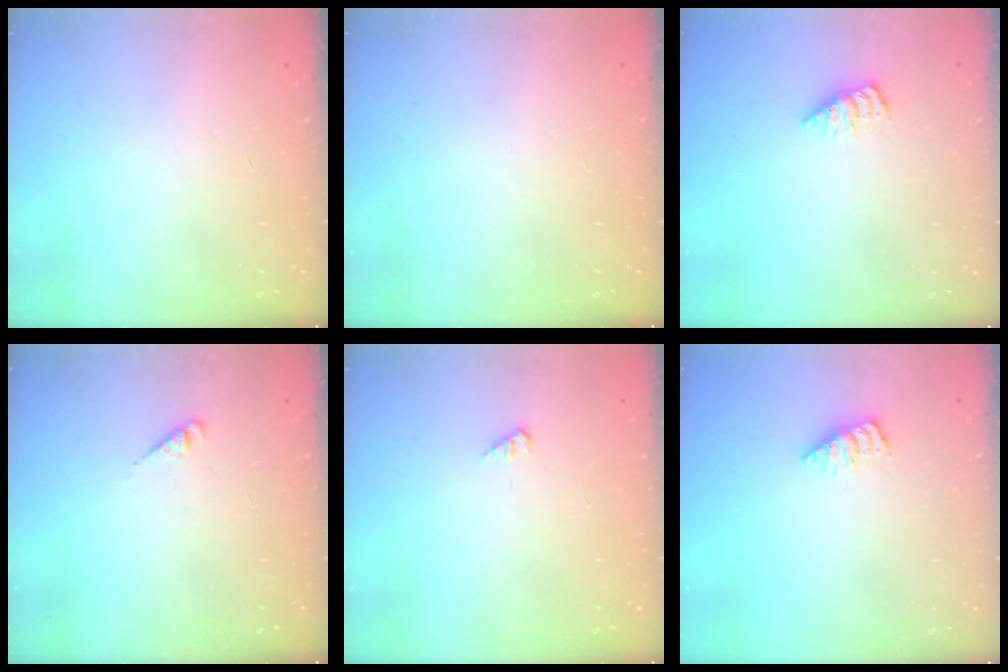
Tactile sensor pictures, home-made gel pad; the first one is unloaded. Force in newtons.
{"total": 0.0}
{"total": 1.9, "press": 1.9, "slide": 0.3}
{"total": 1.8, "press": 1.8, "slide": 0.3}
{"total": 0.9, "press": 0.9, "slide": 0.2}
{"total": 1.9, "press": 1.9, "slide": 0.3}